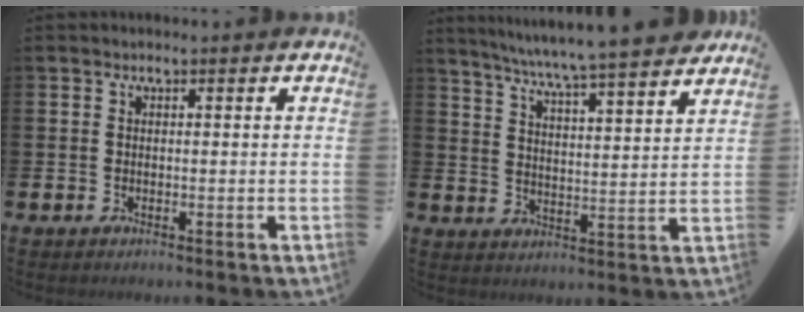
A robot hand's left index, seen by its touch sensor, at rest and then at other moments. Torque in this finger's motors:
{"motor_torque": [0.94, -1.20, 0.69, 0.10]}